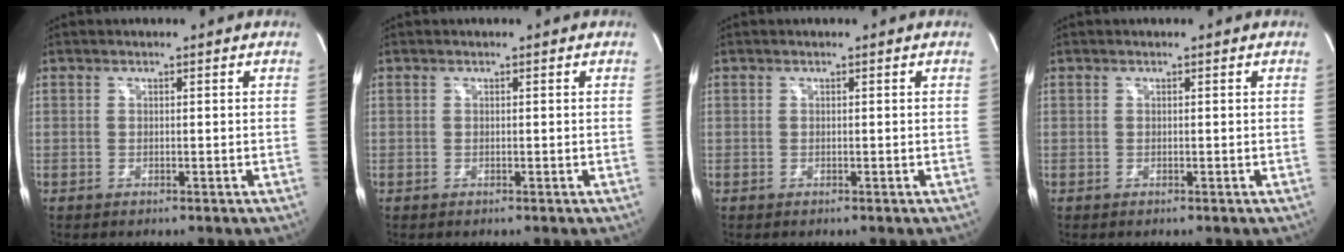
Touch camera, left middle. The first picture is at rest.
{"total": 0.0}
{"total": 0.0}
{"total": 0.0}